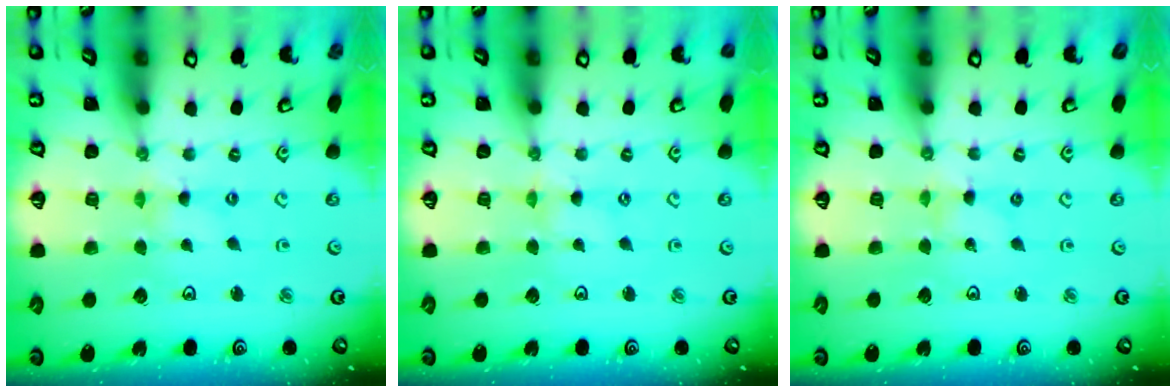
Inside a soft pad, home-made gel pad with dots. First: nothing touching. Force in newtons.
{"total": 0.0}
{"total": 0.0}